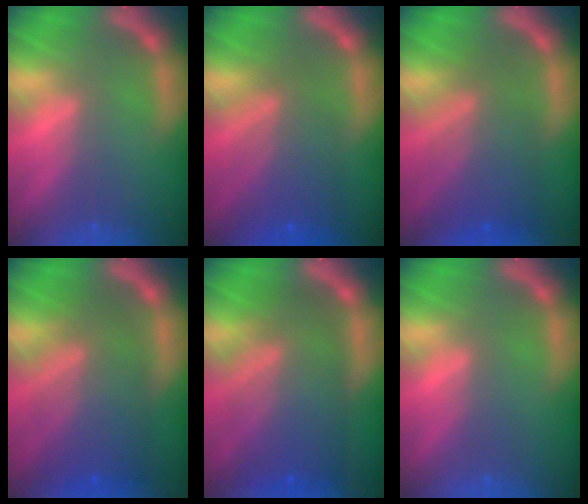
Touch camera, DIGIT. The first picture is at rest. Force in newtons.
{"total": 6.5}
{"total": 7.1}
{"total": 8.5}
{"total": 9.5}
{"total": 0.0}